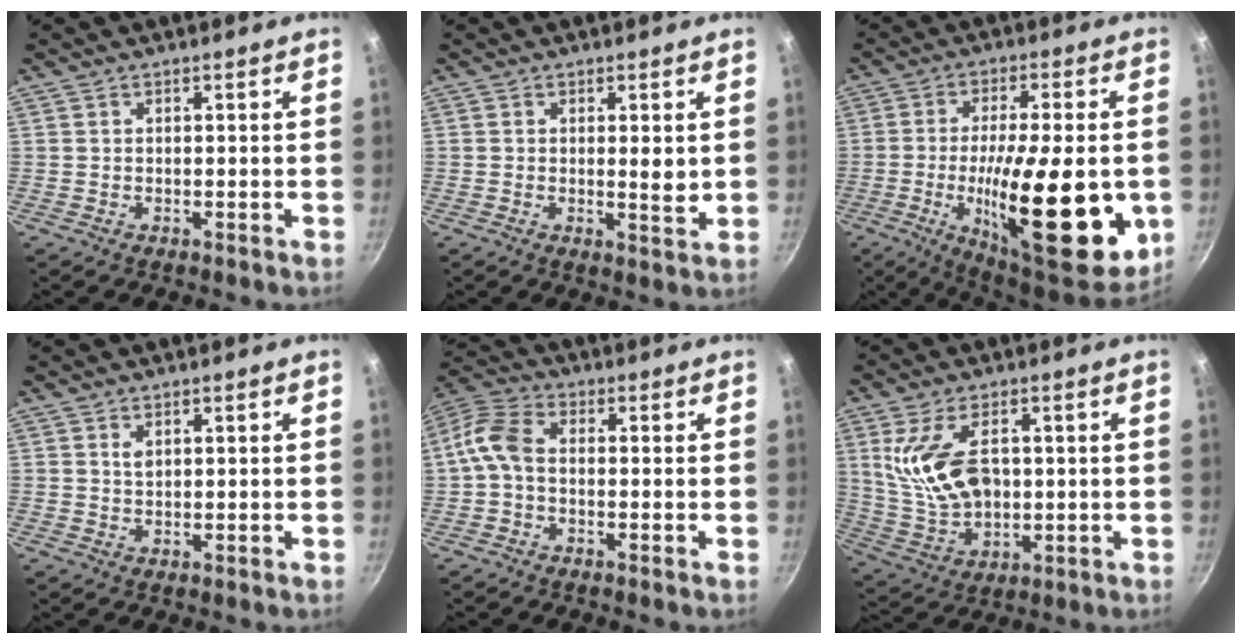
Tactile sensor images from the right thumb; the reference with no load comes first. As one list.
[{"total": 3.2, "force": [0.5, 0.9, 3.0], "torque": [-0.049, -0.010, 0.008]}, {"total": 25.5, "force": [-5.0, 8.0, 23.7], "torque": [-0.335, -0.003, -0.069]}, {"total": 1.3, "force": [0.6, 0.7, 0.9], "torque": [-0.015, -0.001, 0.013]}, {"total": 6.8, "force": [-1.1, 4.4, 5.1], "torque": [-0.110, 0.031, -0.038]}, {"total": 13.6, "force": [2.1, 8.1, 10.8], "torque": [-0.187, -0.011, 0.056]}]